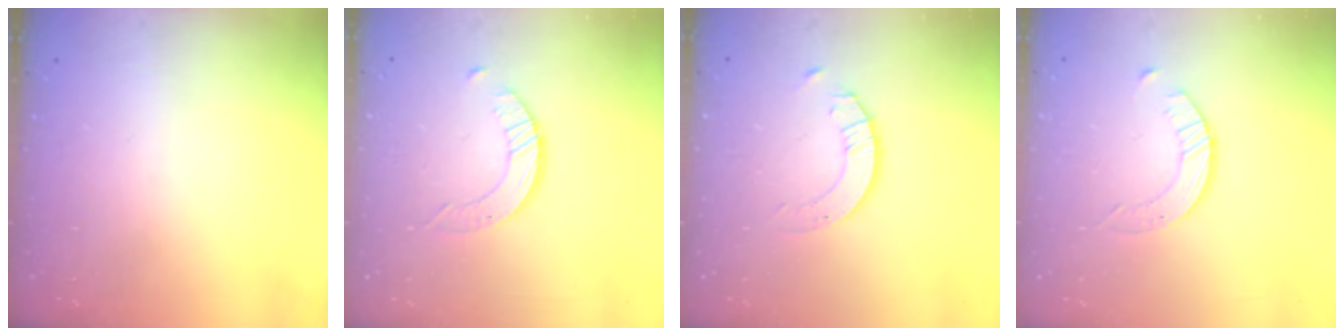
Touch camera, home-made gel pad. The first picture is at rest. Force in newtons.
{"total": 2.4, "press": 2.4, "slide": 0.3}
{"total": 2.1, "press": 2.1, "slide": 0.2}
{"total": 2.6, "press": 2.6, "slide": 0.3}